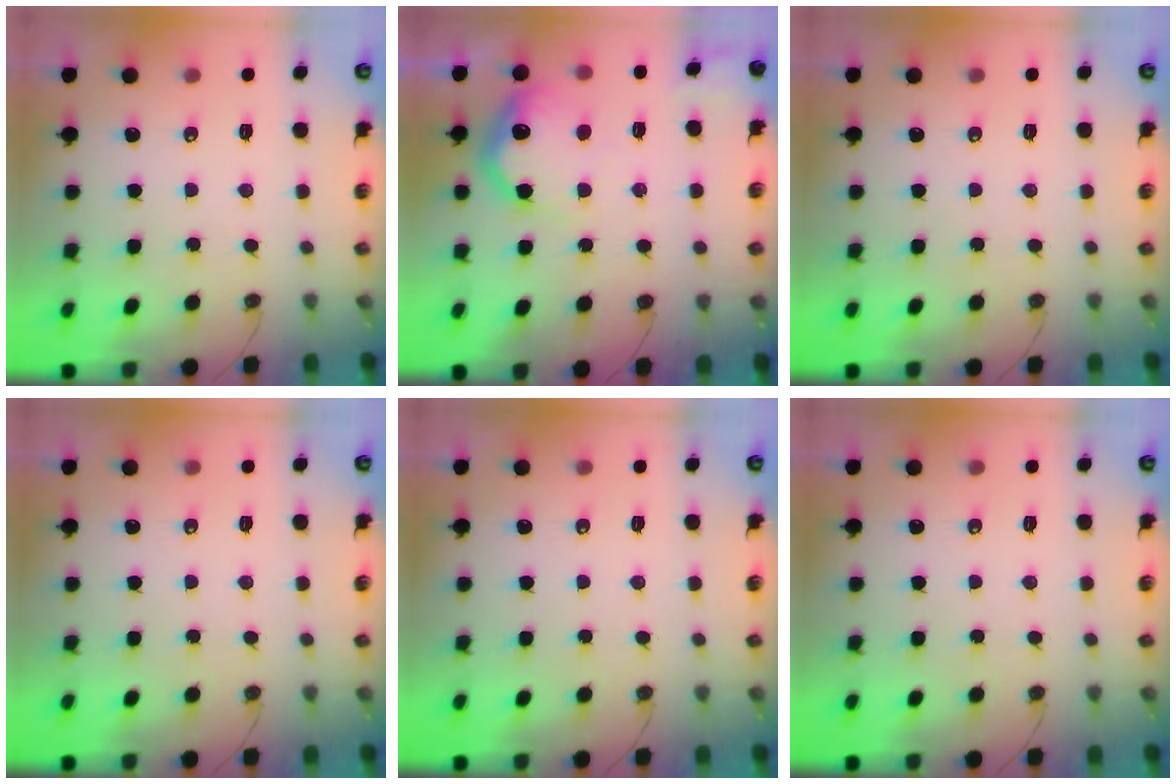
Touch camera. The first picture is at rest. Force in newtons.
{"total": 16.0, "press": 15.9, "slide": 1.3}
{"total": 0.0}
{"total": 0.0}
{"total": 0.0}
{"total": 0.0}